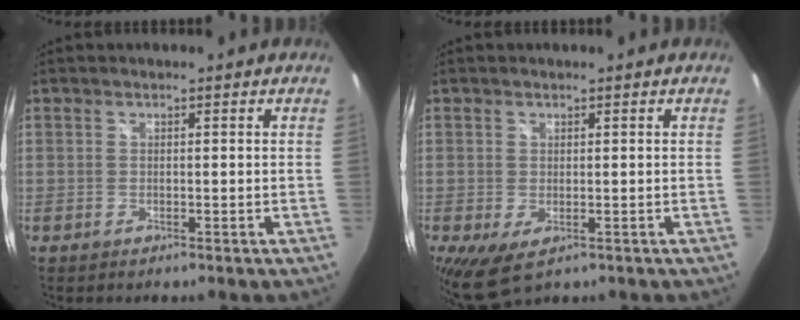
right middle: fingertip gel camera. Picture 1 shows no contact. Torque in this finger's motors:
{"motor_torque": [0.66, -0.22, 0.22, -0.02]}